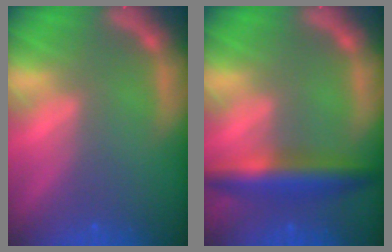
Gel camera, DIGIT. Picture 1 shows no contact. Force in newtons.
{"total": 5.5}